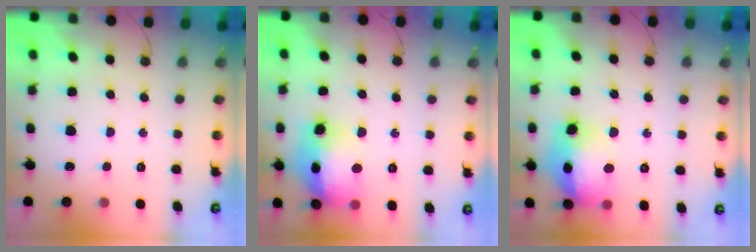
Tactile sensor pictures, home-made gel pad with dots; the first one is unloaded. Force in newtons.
{"total": 19.3, "press": 18.5, "slide": 5.4}
{"total": 19.3, "press": 18.5, "slide": 5.4}